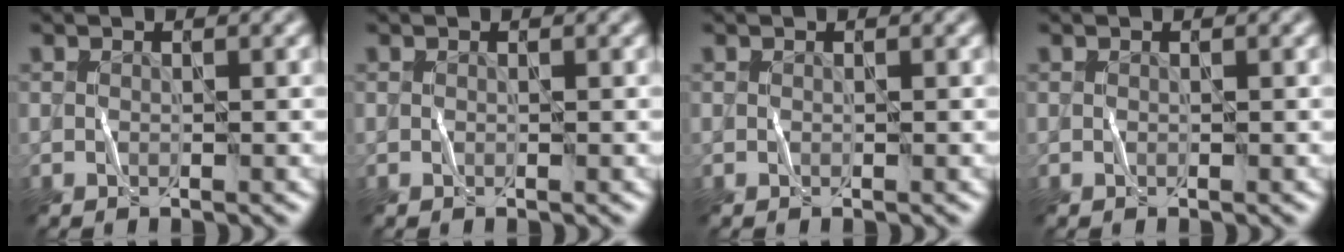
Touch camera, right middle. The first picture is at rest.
{"total": 0.0}
{"total": 0.0}
{"total": 0.0}